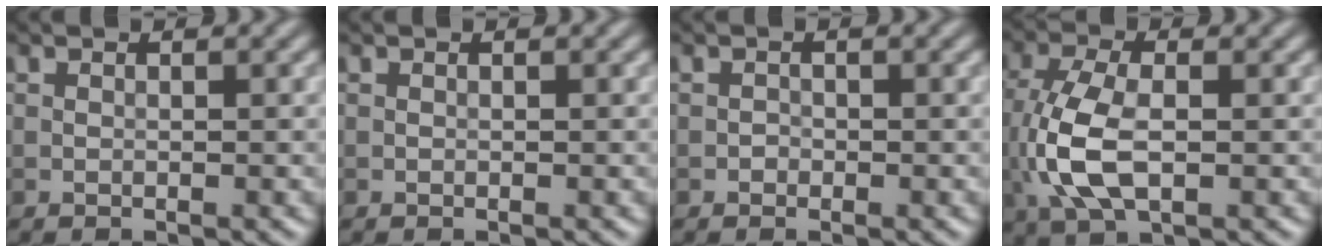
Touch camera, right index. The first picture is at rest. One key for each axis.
{"total": 0.0}
{"total": 0.6, "fx": -0.3, "fy": 0.5, "fz": 0.1, "tx": 0.004, "ty": -0.002, "tz": -0.005}
{"total": 6.5, "fx": -0.8, "fy": 3.3, "fz": 5.5, "tx": -0.136, "ty": -0.001, "tz": -0.014}